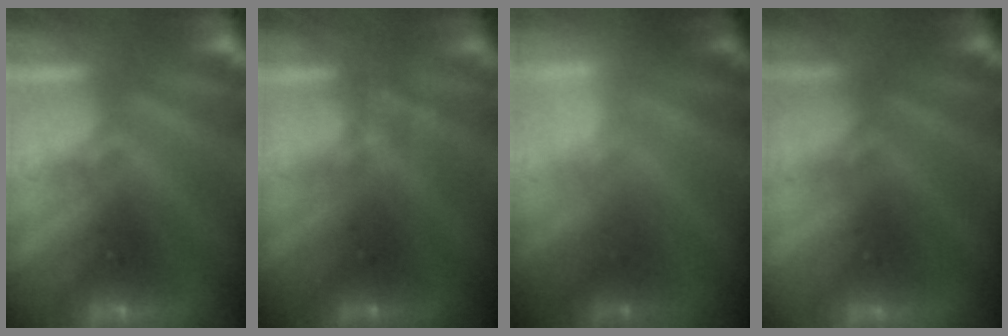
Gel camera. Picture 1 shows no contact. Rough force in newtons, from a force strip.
{"total": 1.1}
{"total": 2.4}
{"total": 2.5}